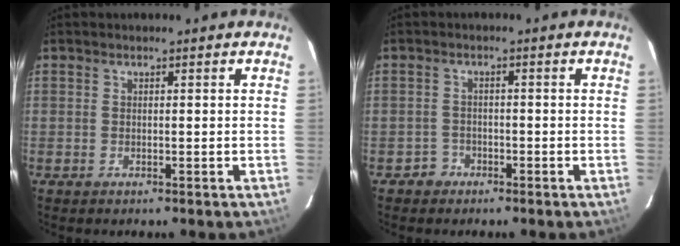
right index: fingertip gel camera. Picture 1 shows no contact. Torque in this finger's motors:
{"motor_torque": [-0.25, 0.16, -0.52, -0.12]}